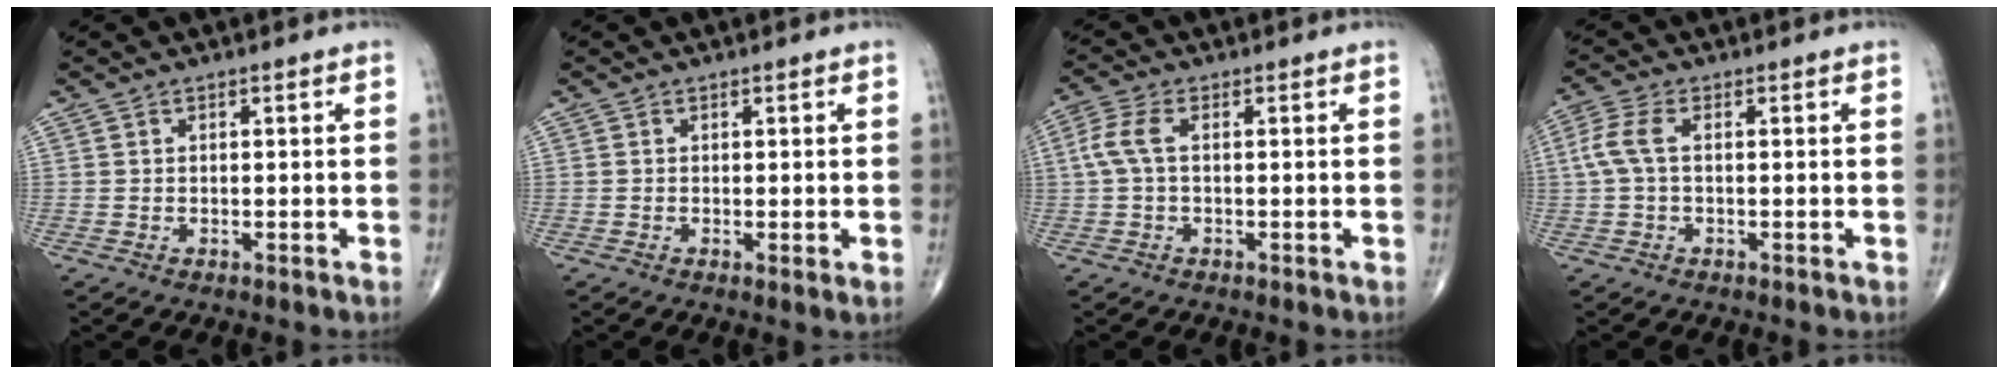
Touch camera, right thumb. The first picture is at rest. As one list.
[{"total": 0.9, "force": [0.1, 0.2, 0.9], "torque": [-0.014, -0.003, -0.001]}, {"total": 4.5, "force": [0.4, 2.1, 4.0], "torque": [-0.111, 0.011, 0.003]}, {"total": 4.9, "force": [0.4, 2.4, 4.3], "torque": [-0.119, 0.012, 0.003]}]